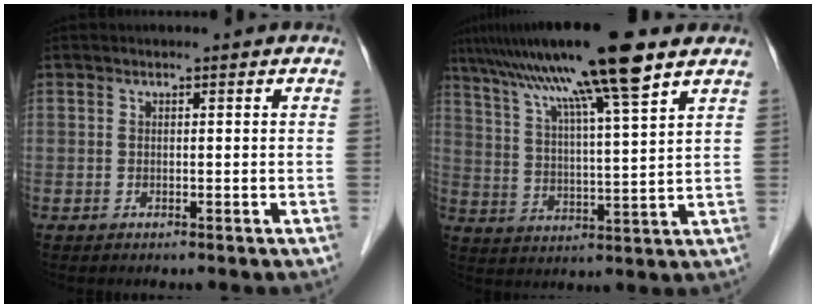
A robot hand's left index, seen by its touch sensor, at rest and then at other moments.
{"total": 16.0, "force": [11.2, -0.4, 11.5], "torque": [-0.195, 0.030, 0.183]}